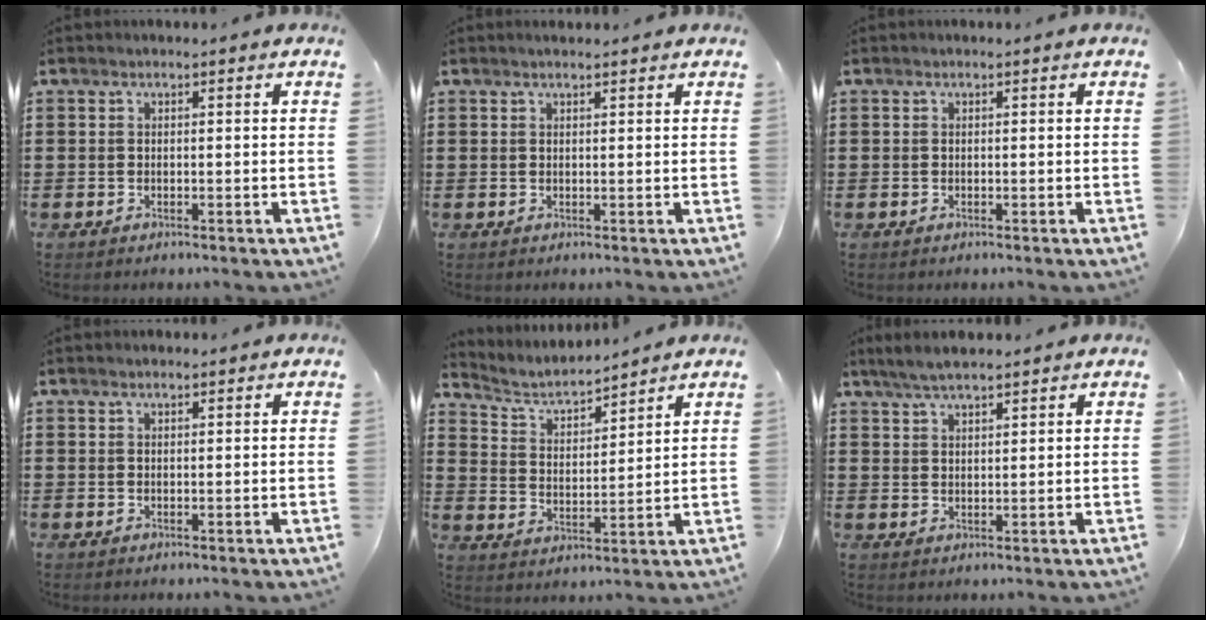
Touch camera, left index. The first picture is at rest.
{"total": 1.0, "force": [0.9, 0.0, 0.6], "torque": [-0.012, 0.000, 0.017]}
{"total": 0.0}
{"total": 0.9, "force": [0.7, 0.1, 0.4], "torque": [-0.008, 0.001, 0.014]}
{"total": 4.4, "force": [4.1, 0.7, 1.3], "torque": [-0.049, -0.027, 0.066]}
{"total": 3.8, "force": [3.2, 0.6, 1.8], "torque": [-0.043, 0.000, 0.060]}